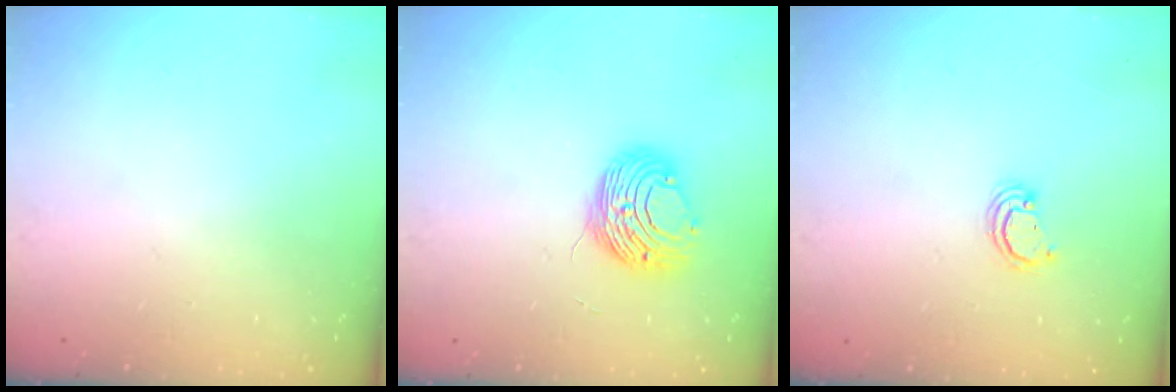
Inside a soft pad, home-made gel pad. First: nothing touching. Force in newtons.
{"total": 10.1, "press": 10.1, "slide": 0.7}
{"total": 2.1, "press": 2.1, "slide": 0.1}